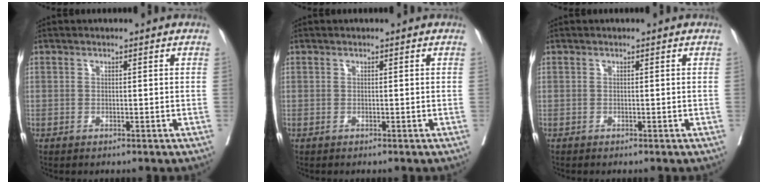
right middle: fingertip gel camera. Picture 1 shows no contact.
{"total": 0.0}
{"total": 0.0}